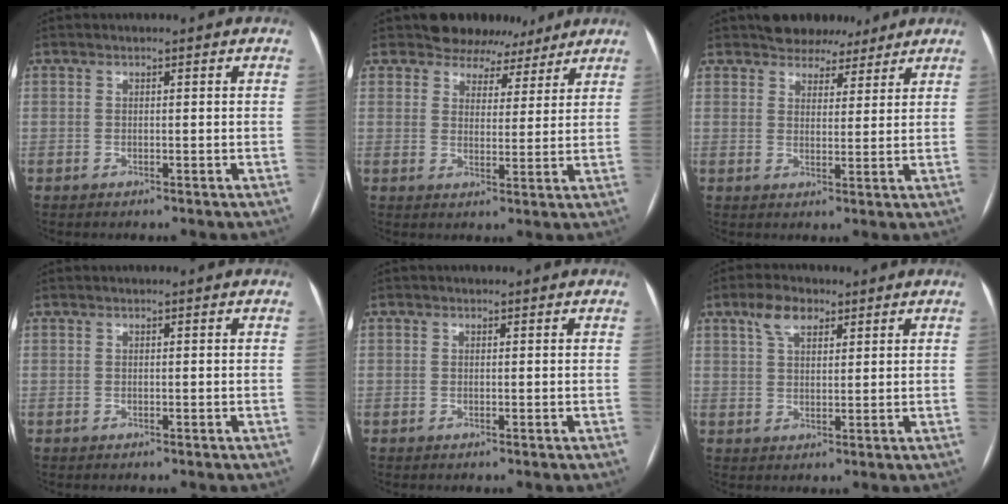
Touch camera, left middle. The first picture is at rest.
{"total": 6.7, "force": [5.5, 3.8, -0.3], "torque": [0.016, 0.000, 0.062]}
{"total": 6.2, "force": [5.2, 3.0, 1.2], "torque": [-0.012, 0.007, 0.076]}
{"total": 0.0}
{"total": 1.6, "force": [-0.7, -1.2, -0.8], "torque": [0.010, -0.010, -0.013]}
{"total": 4.7, "force": [2.9, 2.3, 3.0], "torque": [-0.064, 0.017, 0.056]}